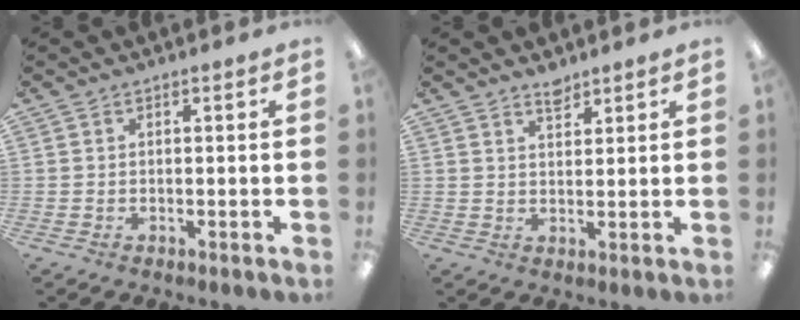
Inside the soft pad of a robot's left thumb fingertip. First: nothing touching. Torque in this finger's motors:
{"motor_torque": [-0.11, 0.12, -0.14, -0.20, 0.04]}